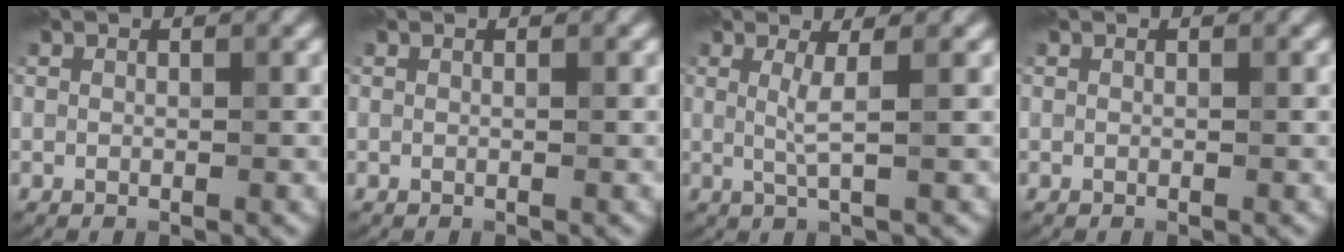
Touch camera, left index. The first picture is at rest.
{"total": 0.0}
{"total": 2.2, "force": [0.4, 0.4, 2.1], "torque": [-0.041, -0.005, 0.003]}
{"total": 0.0}